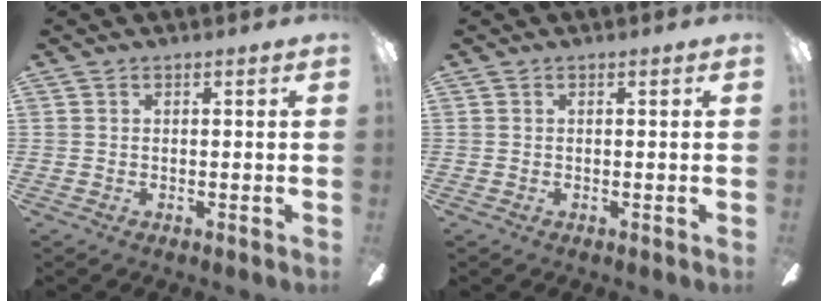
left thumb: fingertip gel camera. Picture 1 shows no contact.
{"total": 0.0}